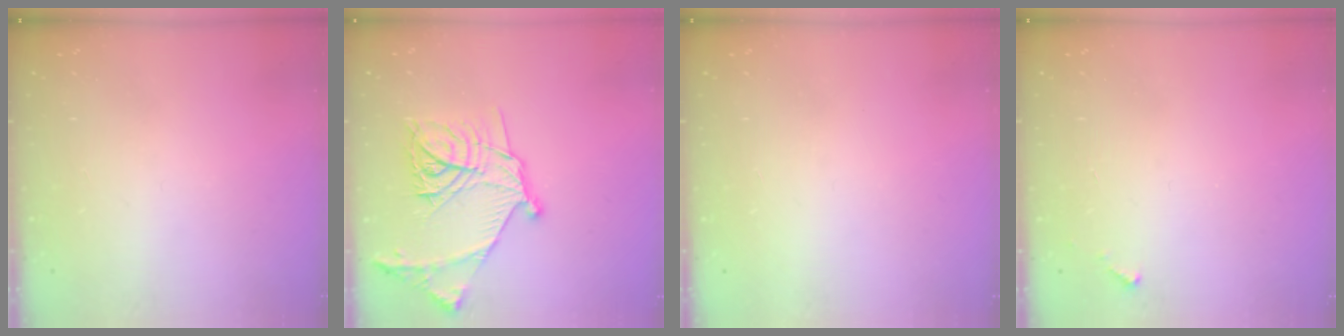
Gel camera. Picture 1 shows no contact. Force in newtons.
{"total": 21.1, "press": 21.0, "slide": 1.2}
{"total": 1.5, "press": 1.5, "slide": 0.1}
{"total": 2.8, "press": 2.8, "slide": 0.1}